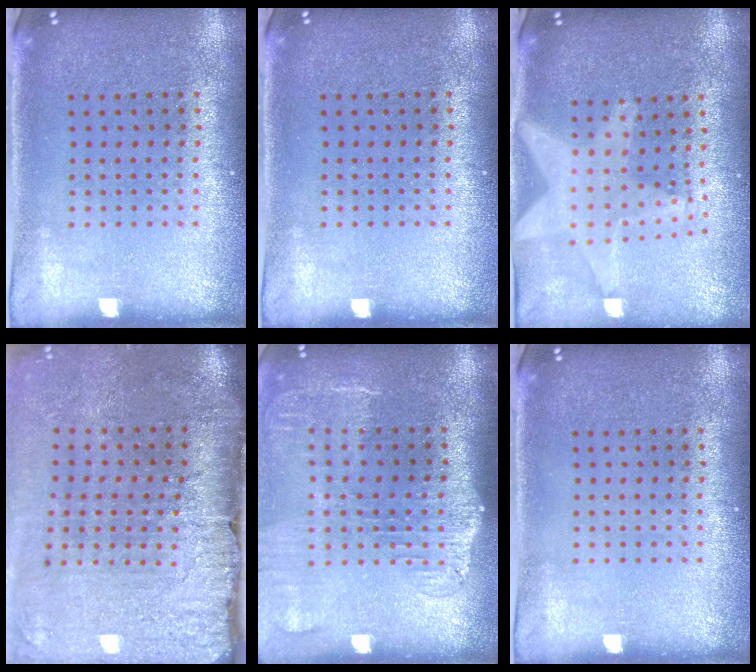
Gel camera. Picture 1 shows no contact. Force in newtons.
{"total": 0.0}
{"total": 1.9, "press": 1.6, "slide": 1.0}
{"total": 4.6, "press": 3.7, "slide": 2.7}
{"total": 2.1, "press": 1.7, "slide": 1.2}
{"total": 0.0}